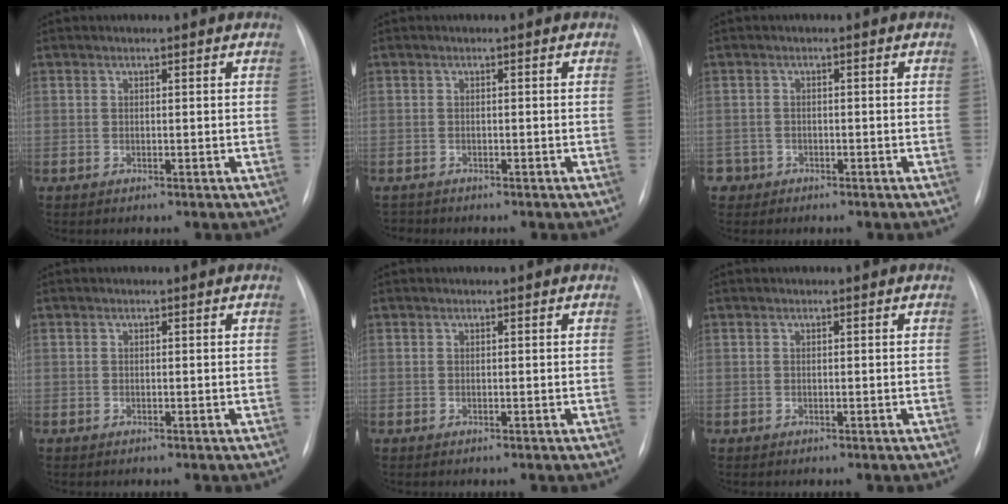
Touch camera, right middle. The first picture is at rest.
{"total": 1.1, "force": [-1.0, 0.3, -0.3], "torque": [0.004, -0.003, -0.016]}
{"total": 2.0, "force": [-1.2, 1.5, -0.4], "torque": [0.004, 0.009, -0.023]}
{"total": 0.0}
{"total": 0.0}
{"total": 0.0}